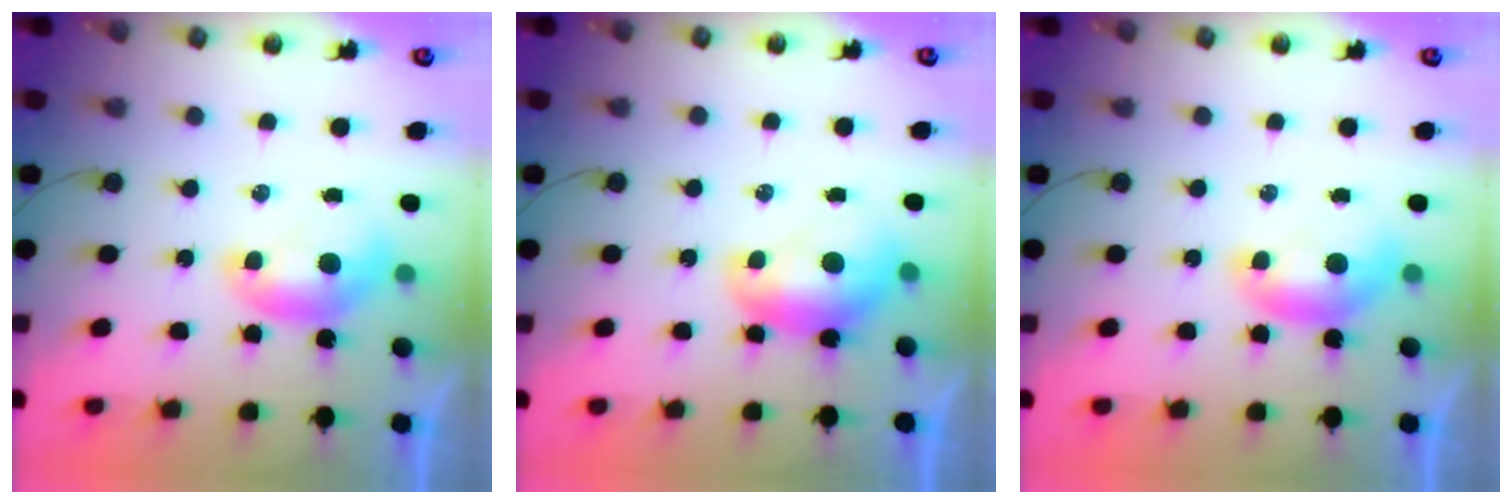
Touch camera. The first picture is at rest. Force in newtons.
{"total": 1.0, "press": 1.0, "slide": 0.4}
{"total": 0.0}